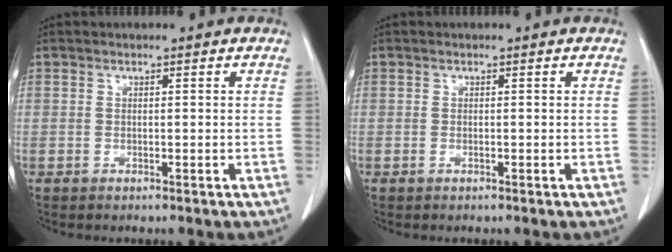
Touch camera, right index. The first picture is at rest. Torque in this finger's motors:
{"motor_torque": [-0.07, 0.00, 0.02, 0.02]}